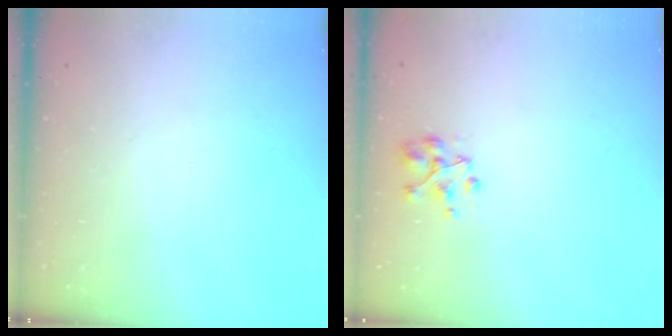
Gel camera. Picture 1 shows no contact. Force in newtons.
{"total": 3.6, "press": 3.6, "slide": 0.4}